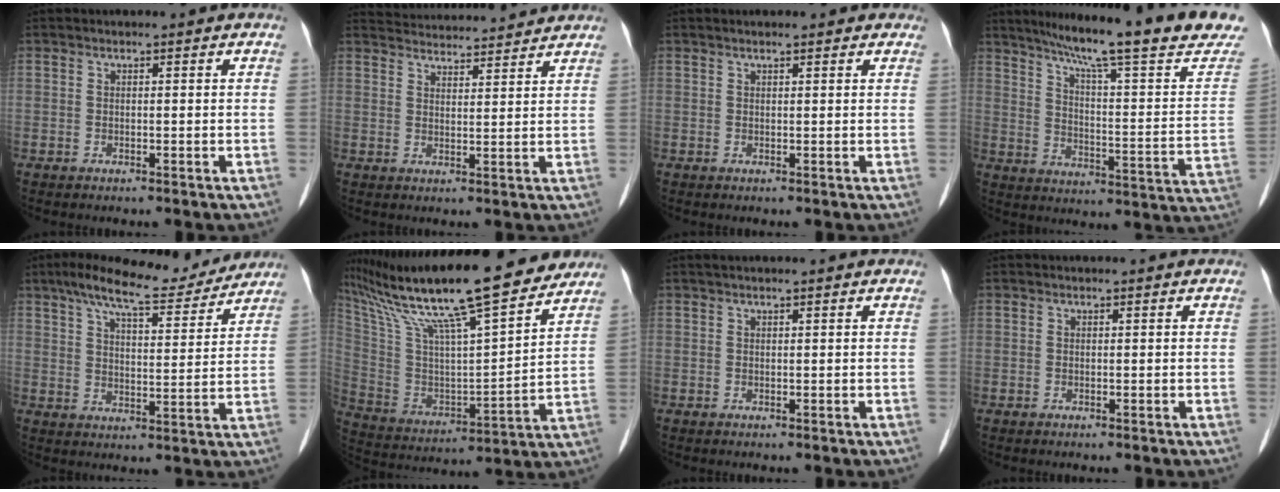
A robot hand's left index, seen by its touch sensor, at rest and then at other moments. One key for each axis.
{"total": 11.7, "fx": 11.5, "fy": 1.1, "fz": 2.2, "tx": -0.033, "ty": 0.025, "tz": 0.155}
{"total": 2.7, "fx": 2.1, "fy": 1.0, "fz": 1.3, "tx": -0.010, "ty": 0.024, "tz": 0.023}
{"total": 23.2, "fx": 18.9, "fy": 1.9, "fz": 13.3, "tx": -0.192, "ty": -0.028, "tz": 0.244}
{"total": 13.7, "fx": 11.8, "fy": 2.6, "fz": 6.3, "tx": -0.104, "ty": 0.012, "tz": 0.174}
{"total": 25.2, "fx": 20.6, "fy": 2.7, "fz": 14.3, "tx": -0.260, "ty": 0.016, "tz": 0.339}
{"total": 2.5, "fx": 2.0, "fy": 0.2, "fz": 1.5, "tx": -0.018, "ty": 0.032, "tz": 0.028}
{"total": 0.0}